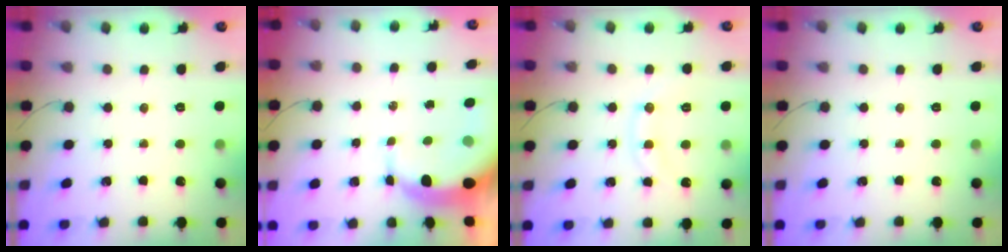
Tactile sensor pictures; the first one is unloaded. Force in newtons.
{"total": 8.0, "press": 7.9, "slide": 1.4}
{"total": 7.6, "press": 7.5, "slide": 0.4}
{"total": 0.0}